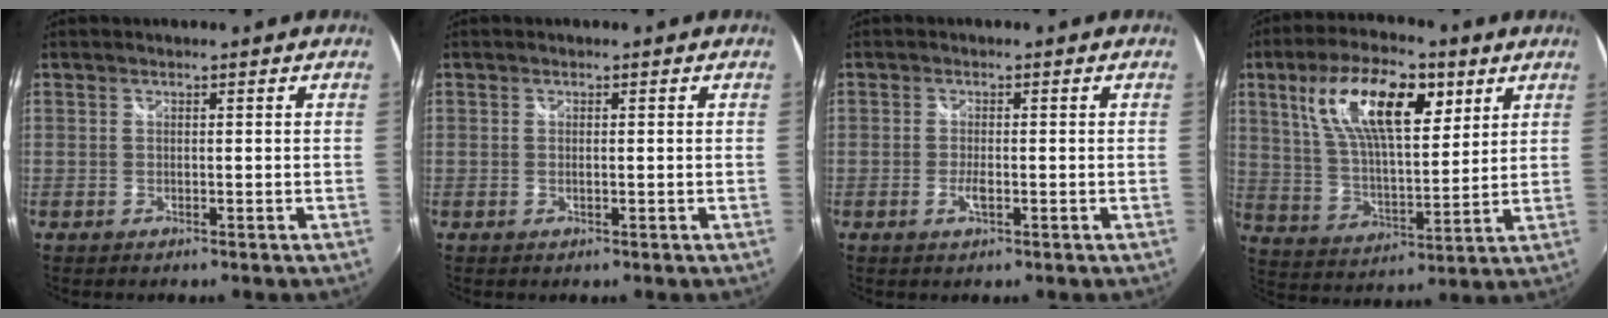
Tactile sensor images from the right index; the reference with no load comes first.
{"total": 0.6, "force": [0.0, 0.1, 0.6], "torque": [-0.013, 0.000, 0.000]}
{"total": 2.0, "force": [-0.7, 0.4, 1.8], "torque": [-0.038, -0.004, -0.013]}
{"total": 17.3, "force": [7.8, 7.0, 13.7], "torque": [-0.250, 0.023, 0.143]}